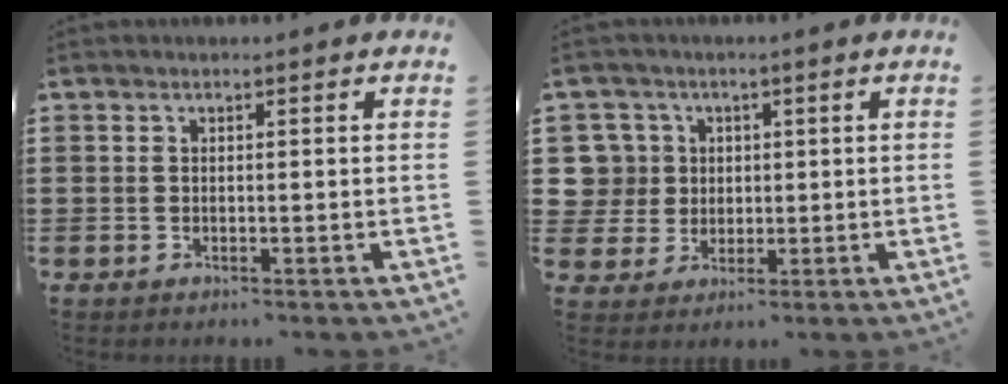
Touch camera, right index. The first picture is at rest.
{"total": 6.2, "force": [1.3, 6.0, 1.0], "torque": [-0.065, 0.011, 0.022]}